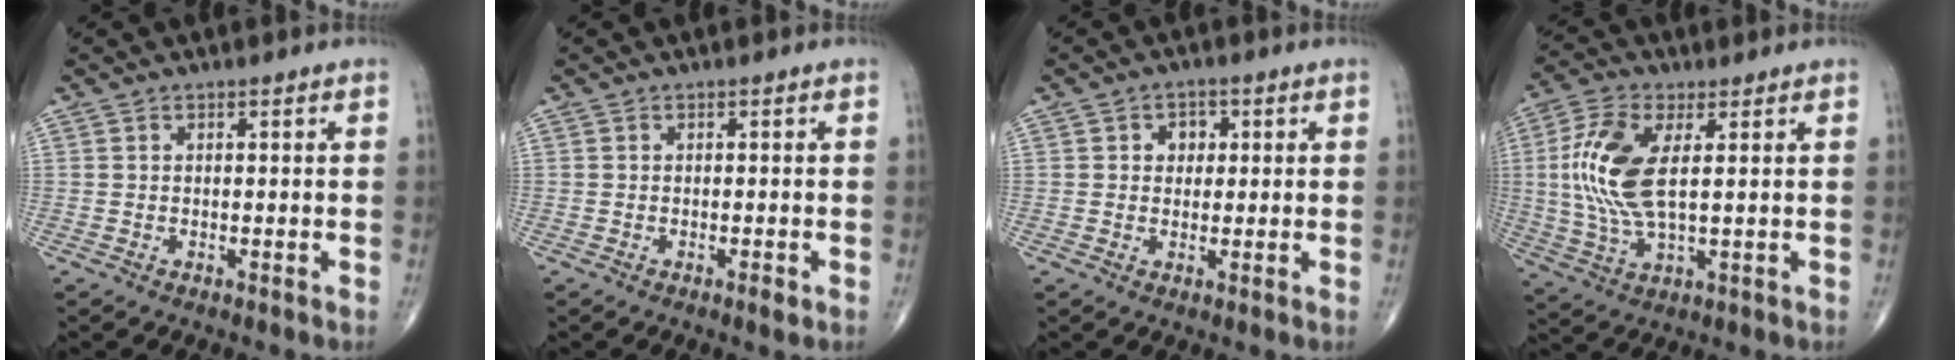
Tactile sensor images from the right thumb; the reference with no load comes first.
{"total": 1.1, "force": [-0.5, 0.3, 0.9], "torque": [-0.015, -0.002, -0.009]}
{"total": 3.2, "force": [0.7, 2.6, 1.7], "torque": [-0.002, 0.002, 0.006]}
{"total": 13.0, "force": [2.0, 5.5, 11.6], "torque": [-0.263, -0.003, 0.042]}